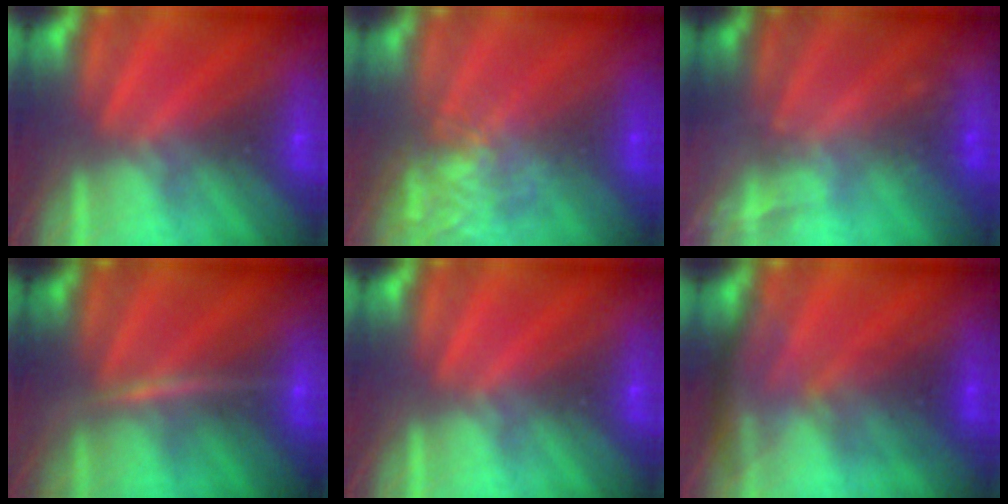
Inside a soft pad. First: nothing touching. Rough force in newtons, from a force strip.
{"total": 7.7}
{"total": 2.1}
{"total": 3.0}
{"total": 0.0}
{"total": 2.8}